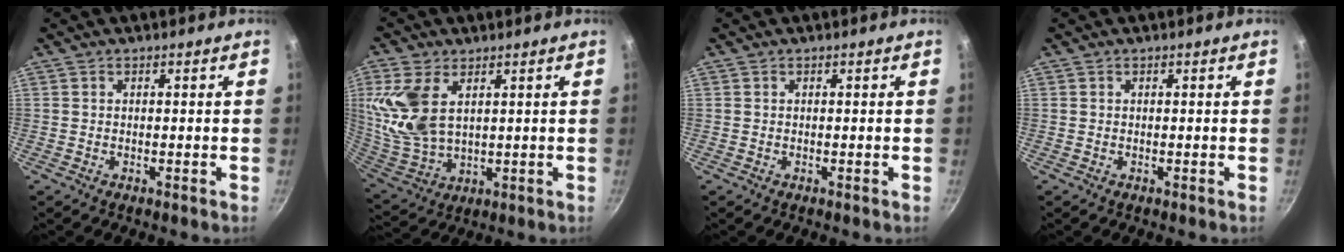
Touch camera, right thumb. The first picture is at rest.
{"total": 13.4, "force": [4.3, 8.0, 9.9], "torque": [-0.203, -0.024, 0.099]}
{"total": 0.0}
{"total": 0.0}